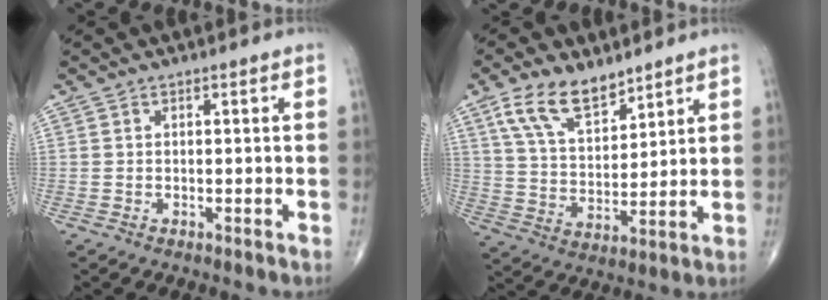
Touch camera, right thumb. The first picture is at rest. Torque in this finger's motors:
{"motor_torque": [-0.01, 0.18, 0.24, 0.21, 0.25]}